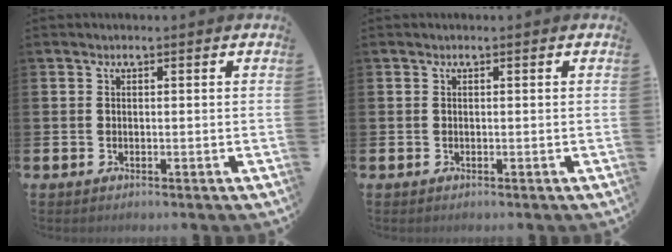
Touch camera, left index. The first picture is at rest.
{"total": 0.0}